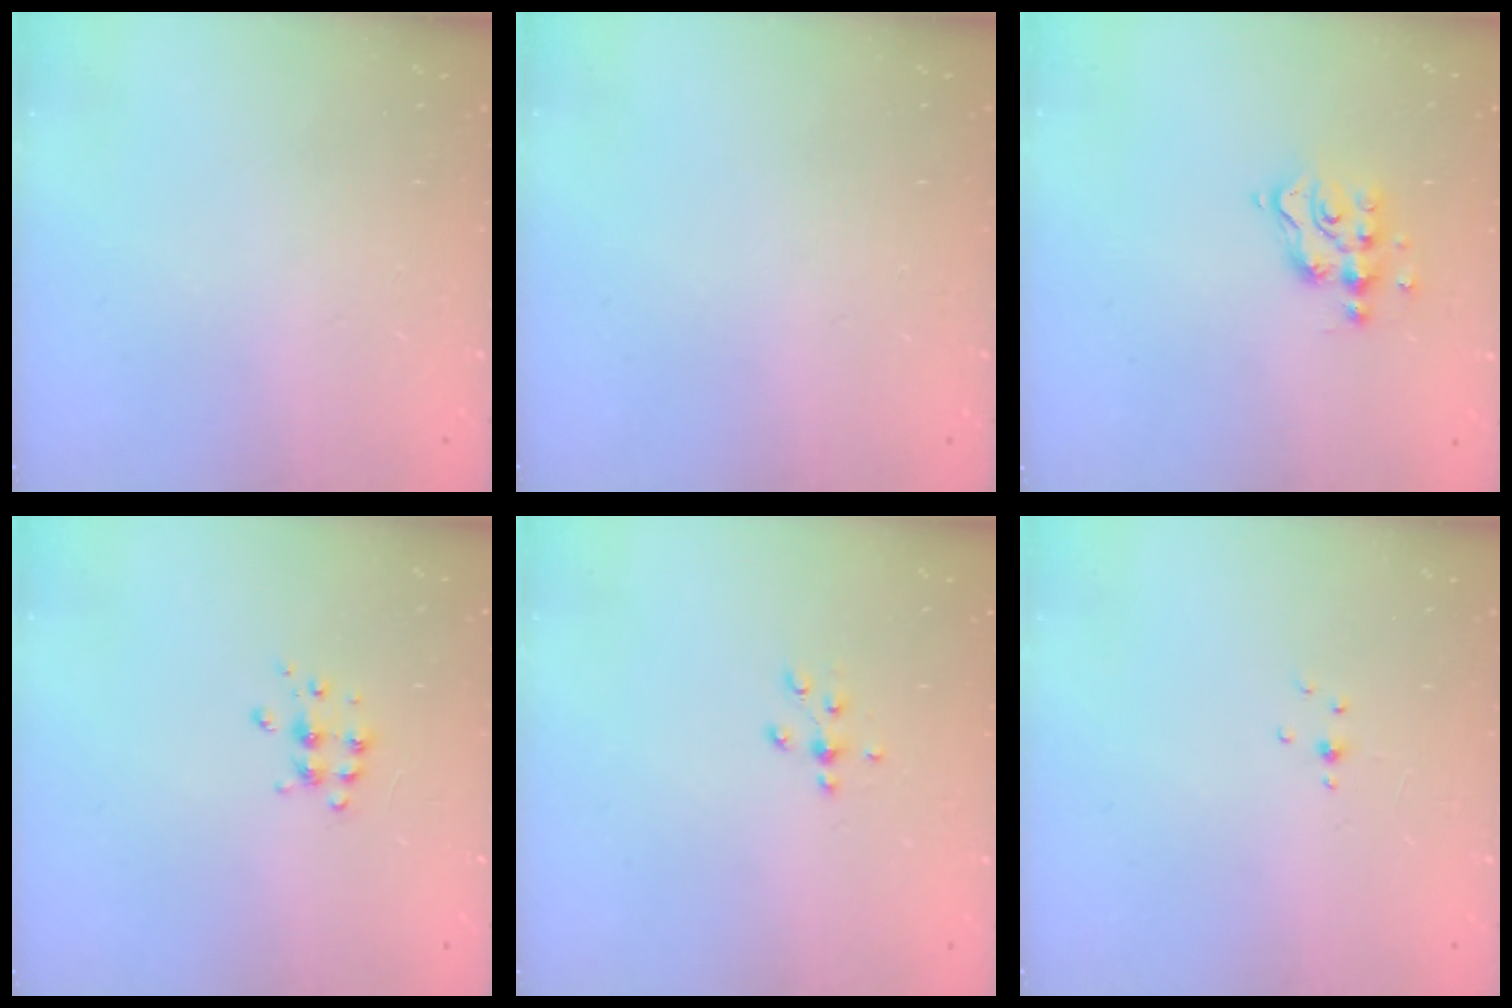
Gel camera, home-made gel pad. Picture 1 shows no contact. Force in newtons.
{"total": 0.0}
{"total": 7.5, "press": 7.5, "slide": 0.6}
{"total": 5.5, "press": 5.4, "slide": 0.5}
{"total": 3.8, "press": 3.5, "slide": 1.2}
{"total": 1.8, "press": 1.8, "slide": 0.2}